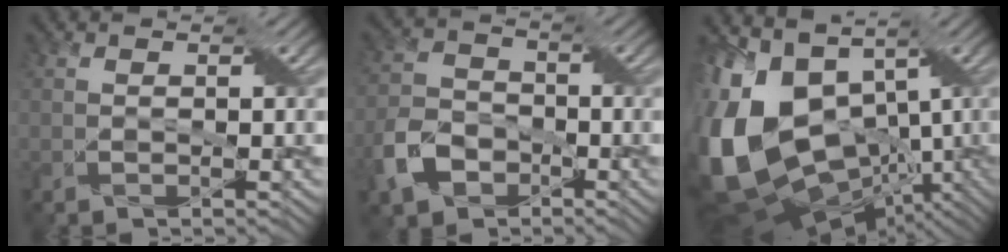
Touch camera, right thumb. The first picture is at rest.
{"total": 6.6, "force": [-3.6, 4.7, 2.9], "torque": [-0.072, -0.006, -0.087]}
{"total": 20.5, "force": [-1.7, 14.5, 14.4], "torque": [-0.329, -0.019, 0.001]}